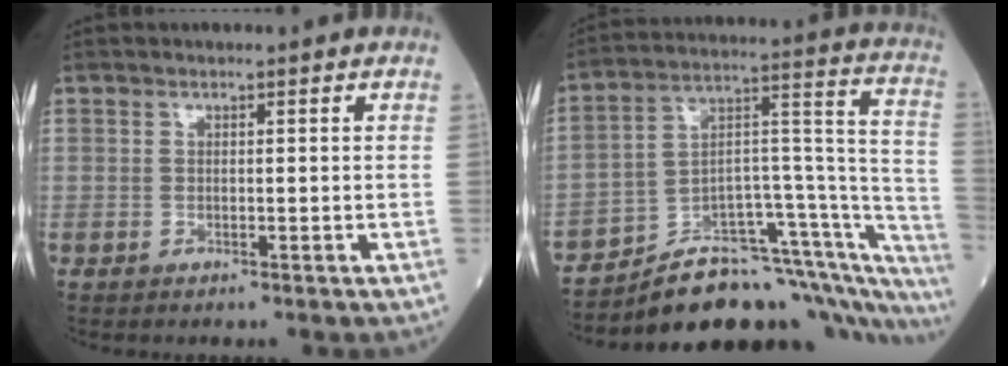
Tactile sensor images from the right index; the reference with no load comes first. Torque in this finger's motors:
{"motor_torque": [1.03, -1.10, 0.22, 0.08]}